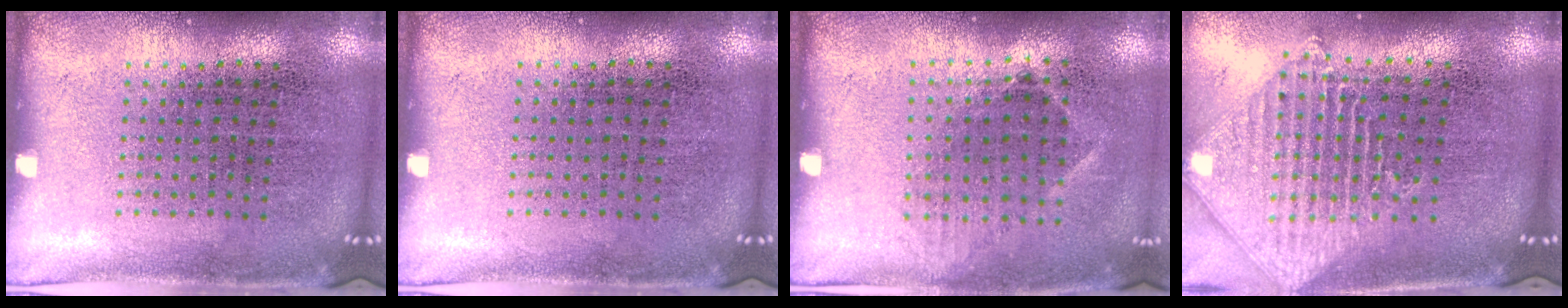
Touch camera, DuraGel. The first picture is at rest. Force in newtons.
{"total": 0.0}
{"total": 0.9, "press": 0.6, "slide": 0.6}
{"total": 1.9, "press": 1.6, "slide": 1.0}